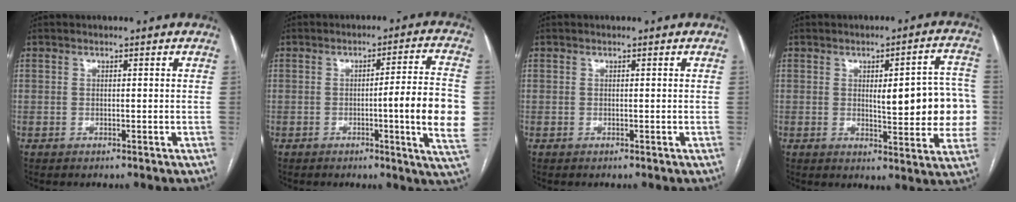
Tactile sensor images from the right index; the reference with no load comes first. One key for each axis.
{"total": 11.3, "fx": -1.6, "fy": -0.9, "fz": 11.1, "tx": -0.140, "ty": -0.008, "tz": -0.028}
{"total": 0.0}
{"total": 13.1, "fx": 0.1, "fy": 3.5, "fz": 12.6, "tx": -0.143, "ty": 0.016, "tz": 0.006}